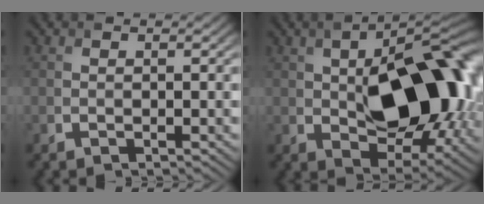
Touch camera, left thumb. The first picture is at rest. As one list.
[{"total": 15.6, "force": [0.9, 8.8, 12.8], "torque": [-0.171, 0.004, 0.024]}]